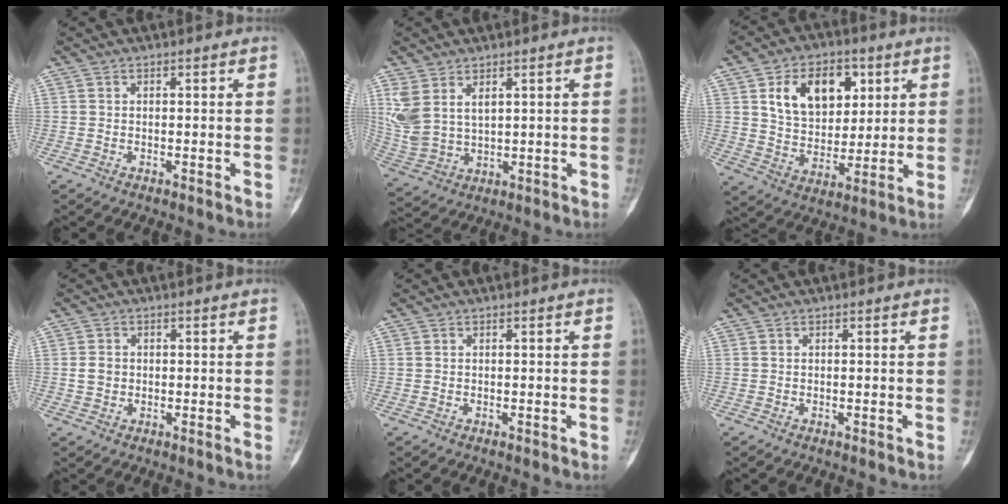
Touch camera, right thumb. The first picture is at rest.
{"total": 8.3, "force": [3.6, 5.0, 5.5], "torque": [-0.116, -0.009, 0.091]}
{"total": 14.5, "force": [5.2, 9.7, 9.4], "torque": [-0.111, -0.016, 0.095]}
{"total": 2.3, "force": [0.0, 1.9, 1.4], "torque": [-0.023, 0.004, -0.001]}
{"total": 0.0}
{"total": 0.0}